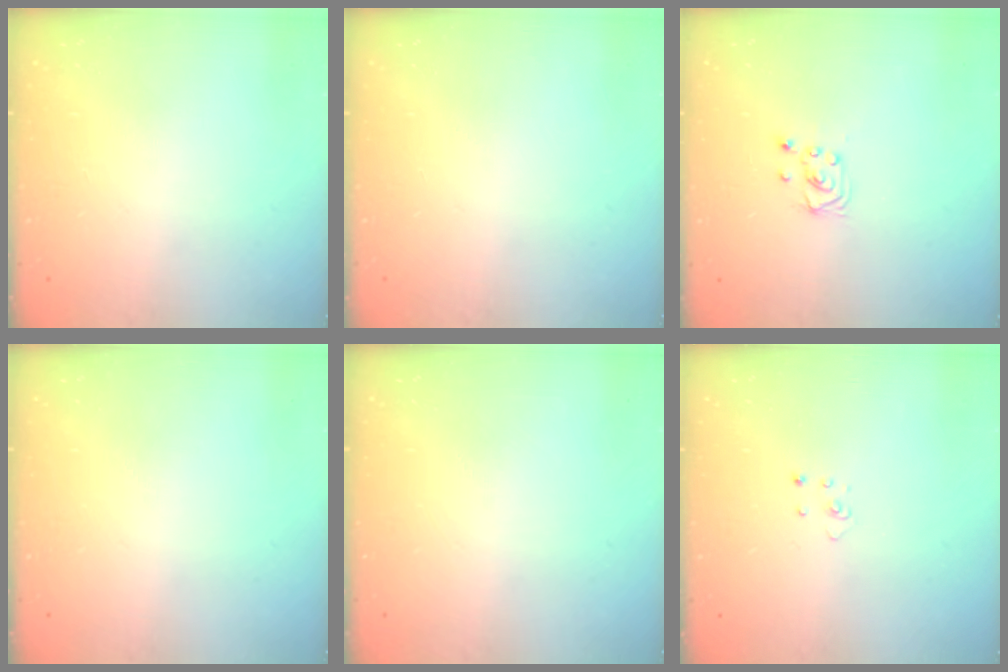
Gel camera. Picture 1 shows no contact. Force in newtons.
{"total": 0.0}
{"total": 2.0, "press": 2.0, "slide": 0.2}
{"total": 0.0}
{"total": 0.0}
{"total": 2.2, "press": 2.2, "slide": 0.2}